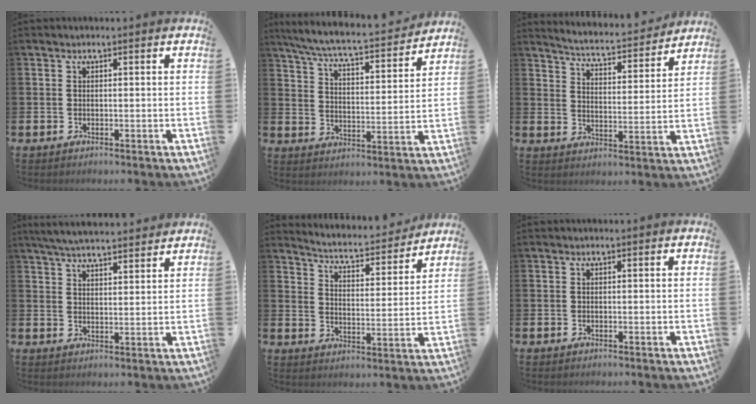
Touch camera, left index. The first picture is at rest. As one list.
[{"total": 6.8, "force": [6.2, 0.5, 2.6], "torque": [-0.080, -0.048, 0.103]}, {"total": 4.6, "force": [4.6, 0.3, 0.7], "torque": [-0.040, -0.041, 0.073]}, {"total": 5.4, "force": [5.3, 0.3, 1.2], "torque": [-0.044, -0.020, 0.096]}, {"total": 4.5, "force": [4.4, 0.5, 0.7], "torque": [-0.041, -0.041, 0.068]}, {"total": 0.0}]